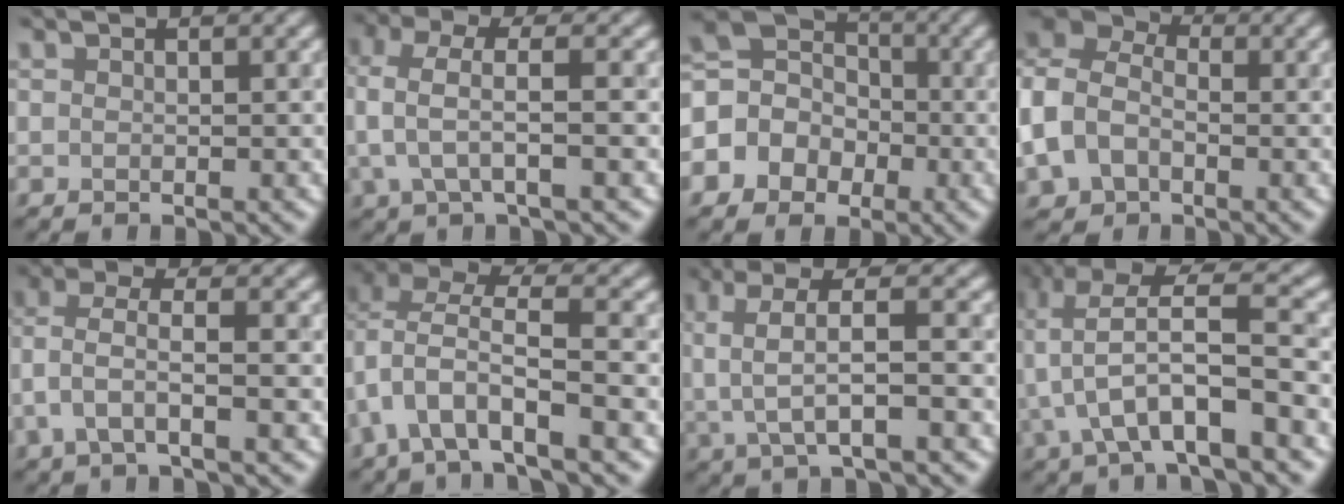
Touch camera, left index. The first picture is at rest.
{"total": 3.5, "force": [0.3, 1.2, 3.2], "torque": [-0.073, 0.010, 0.005]}
{"total": 5.9, "force": [-1.2, 5.3, 2.3], "torque": [-0.040, 0.010, -0.040]}
{"total": 7.7, "force": [-1.3, 5.8, 5.0], "torque": [-0.131, 0.008, -0.032]}
{"total": 3.0, "force": [-0.5, 1.1, 2.8], "torque": [-0.067, 0.014, -0.013]}
{"total": 7.0, "force": [-2.0, 3.2, 5.9], "torque": [-0.109, 0.016, -0.043]}
{"total": 4.9, "force": [0.3, 1.4, 4.7], "torque": [-0.091, 0.011, 0.007]}
{"total": 8.8, "force": [-1.4, 2.8, 8.3], "torque": [-0.149, 0.024, -0.027]}